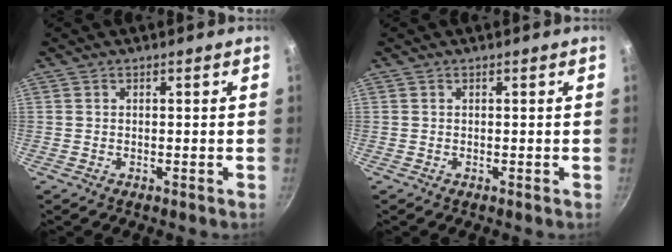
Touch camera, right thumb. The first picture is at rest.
{"total": 0.0}